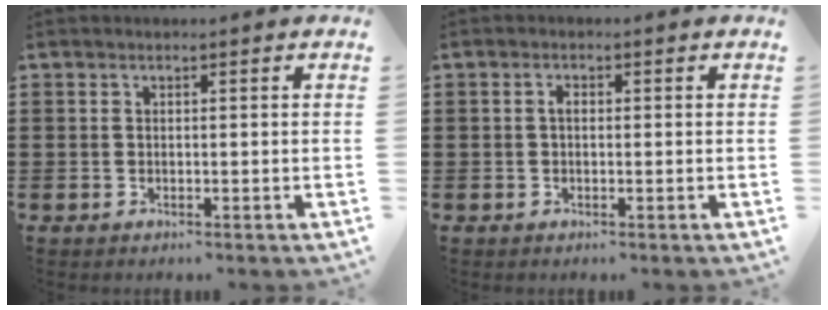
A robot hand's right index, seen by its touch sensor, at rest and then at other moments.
{"total": 1.2, "force": [0.0, 0.6, 1.0], "torque": [-0.020, 0.003, -0.001]}